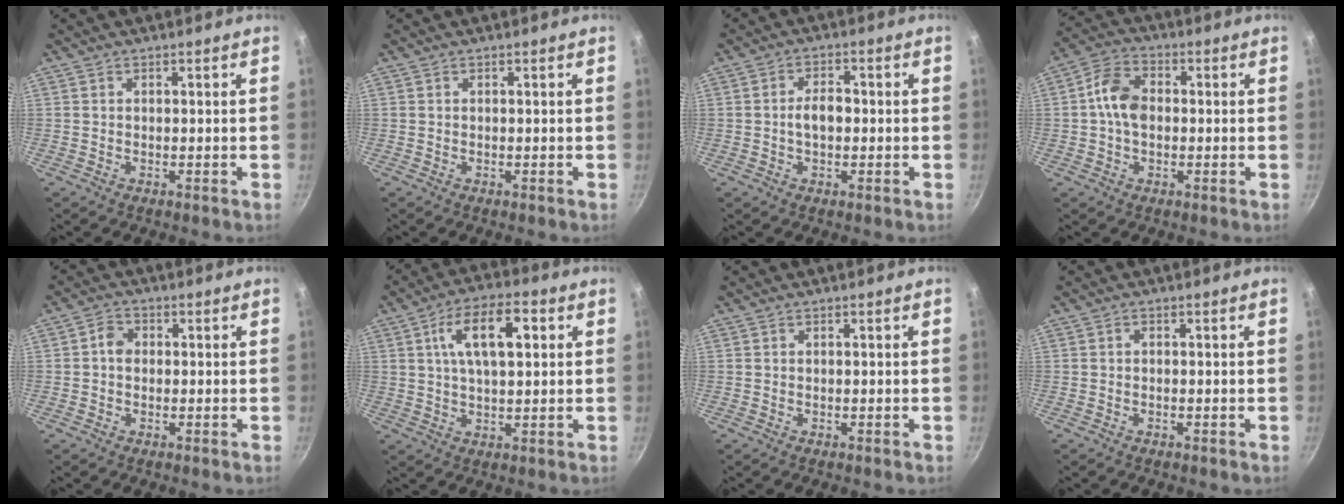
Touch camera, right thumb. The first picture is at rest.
{"total": 0.0}
{"total": 4.5, "force": [-0.3, 2.7, 3.5], "torque": [-0.044, 0.017, -0.008]}
{"total": 7.8, "force": [0.1, 5.5, 5.5], "torque": [-0.089, 0.023, -0.011]}
{"total": 3.0, "force": [0.0, 2.5, 1.7], "torque": [-0.020, 0.011, -0.007]}
{"total": 11.5, "force": [3.2, 5.2, 9.7], "torque": [-0.147, 0.008, 0.048]}
{"total": 0.0}
{"total": 0.5, "force": [-0.3, 0.2, 0.4], "torque": [-0.009, 0.004, -0.007]}